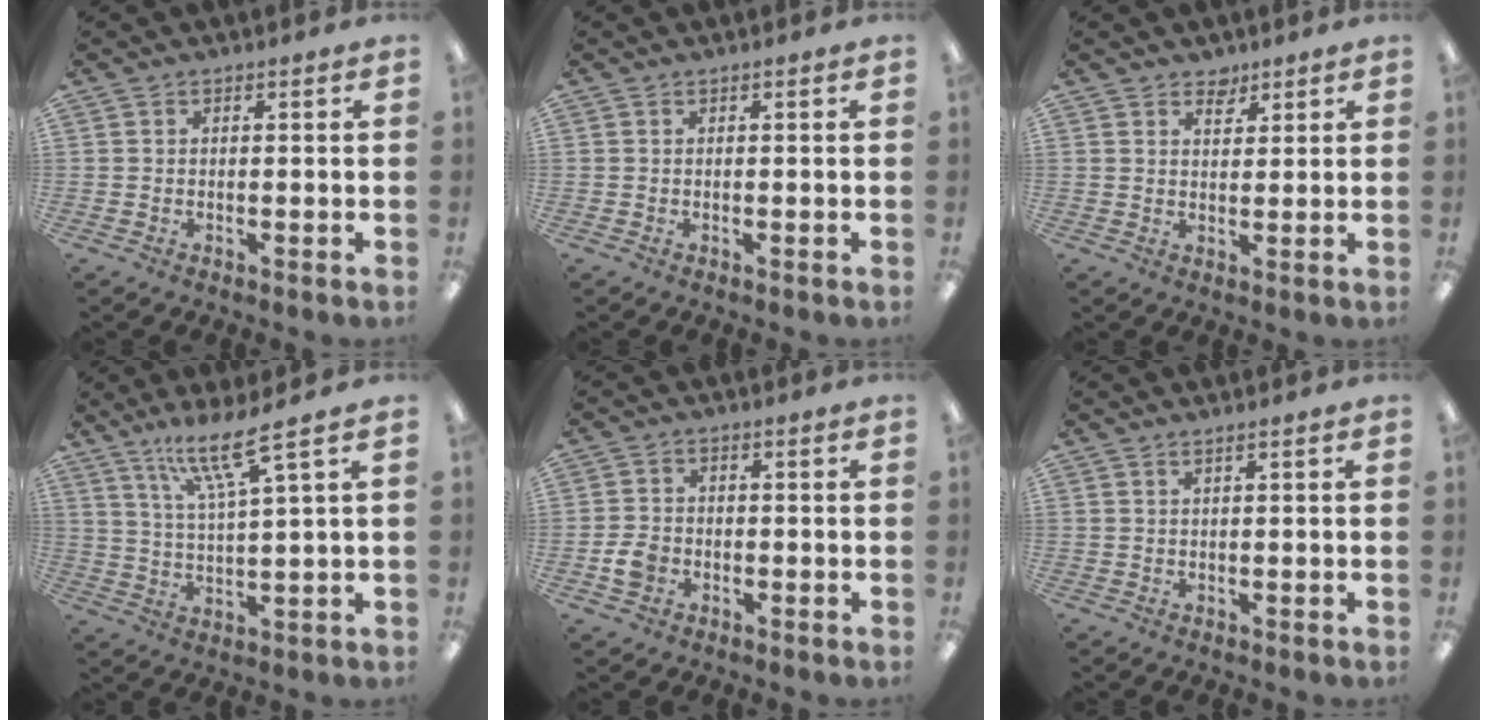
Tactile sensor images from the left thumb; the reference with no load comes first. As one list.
[{"total": 0.0}, {"total": 3.2, "force": [2.6, 1.8, 0.1], "torque": [0.016, -0.018, 0.045]}, {"total": 10.4, "force": [7.3, 1.2, 7.3], "torque": [-0.142, -0.031, 0.127]}, {"total": 4.5, "force": [-1.7, 3.6, 2.1], "torque": [-0.047, 0.004, -0.031]}, {"total": 1.1, "force": [0.5, 0.0, 1.0], "torque": [-0.018, -0.002, 0.009]}]